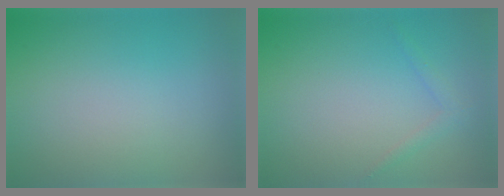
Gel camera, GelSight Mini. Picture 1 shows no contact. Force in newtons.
{"total": 1.1, "press": 1.1, "slide": 0.1}